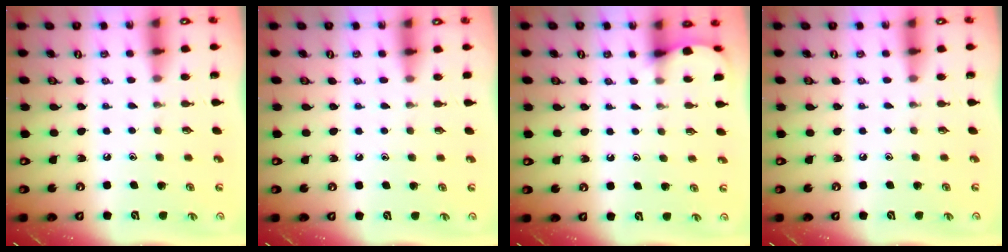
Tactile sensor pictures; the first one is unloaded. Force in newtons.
{"total": 2.9, "press": 2.9, "slide": 0.5}
{"total": 3.9, "press": 3.8, "slide": 0.5}
{"total": 0.0}